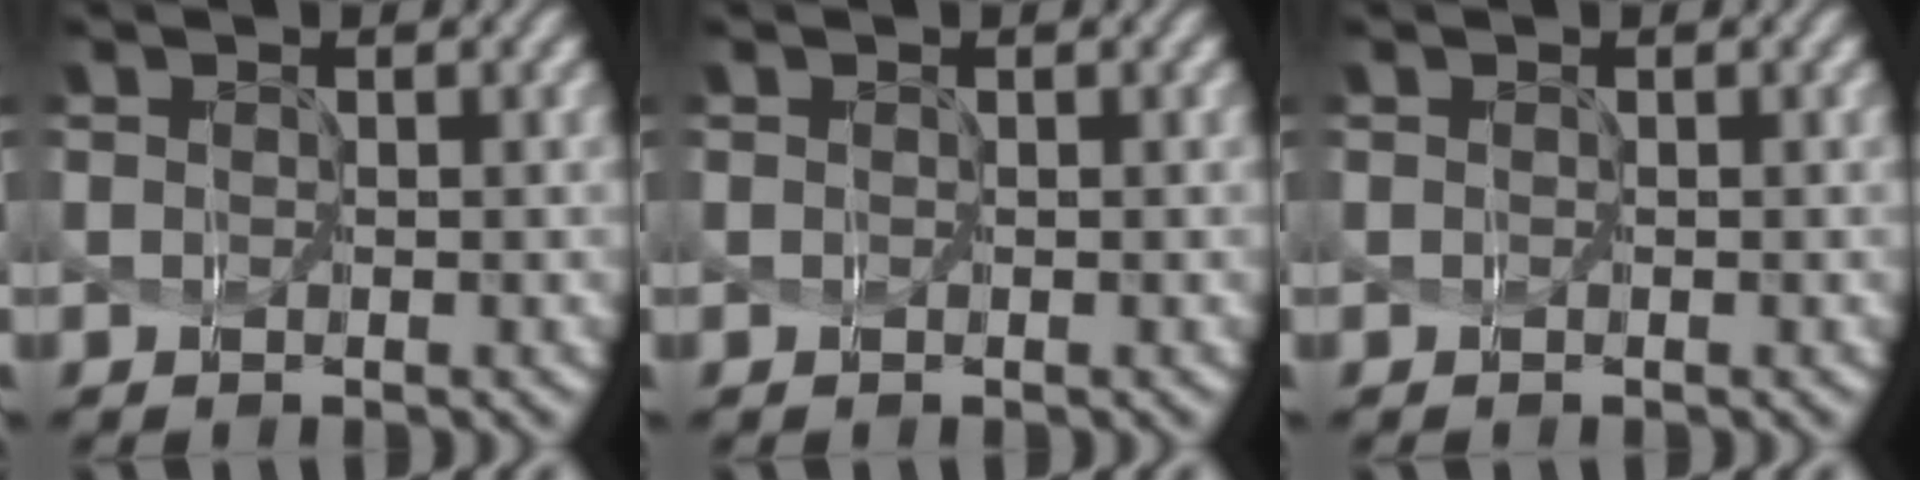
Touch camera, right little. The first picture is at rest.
{"total": 0.0}
{"total": 0.0}